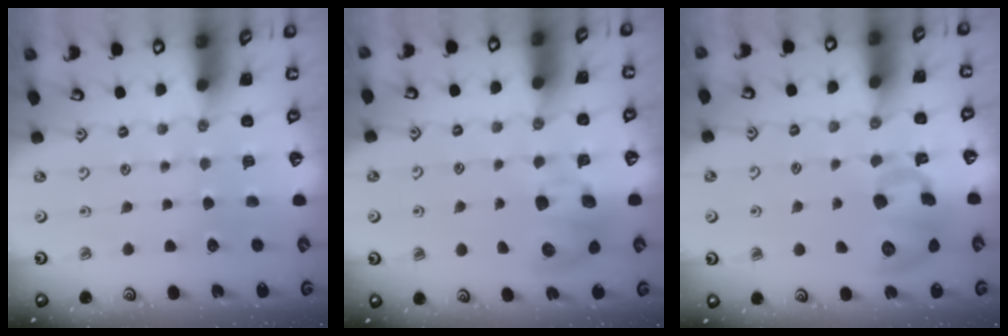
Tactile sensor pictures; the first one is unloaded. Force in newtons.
{"total": 8.1, "press": 8.0, "slide": 1.1}
{"total": 11.5, "press": 11.3, "slide": 1.8}